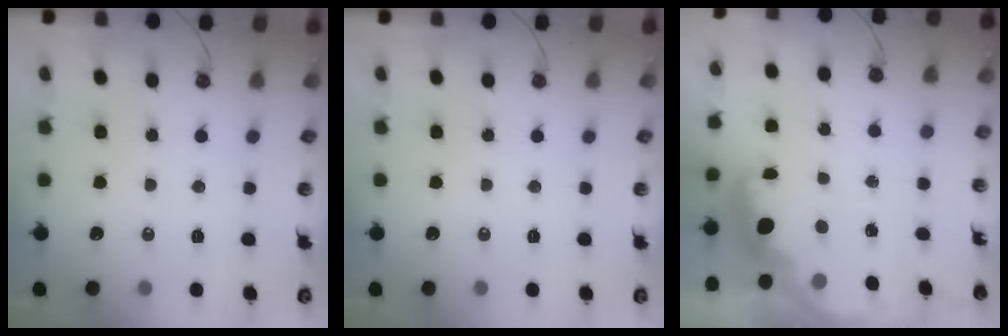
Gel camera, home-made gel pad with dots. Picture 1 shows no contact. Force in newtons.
{"total": 0.0}
{"total": 3.1, "press": 3.0, "slide": 0.8}